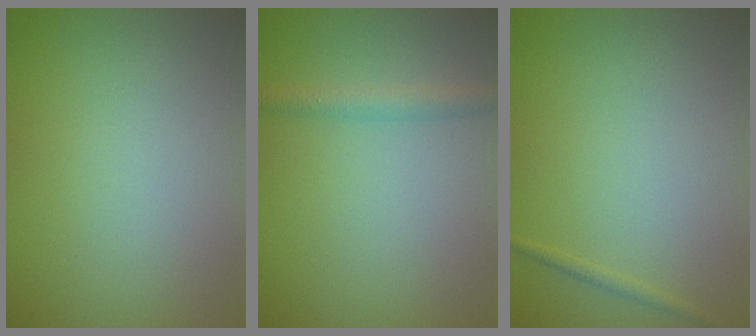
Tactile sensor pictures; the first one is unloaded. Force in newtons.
{"total": 1.8, "press": 1.8, "slide": 0.1}
{"total": 0.6, "press": 0.6, "slide": 0.0}